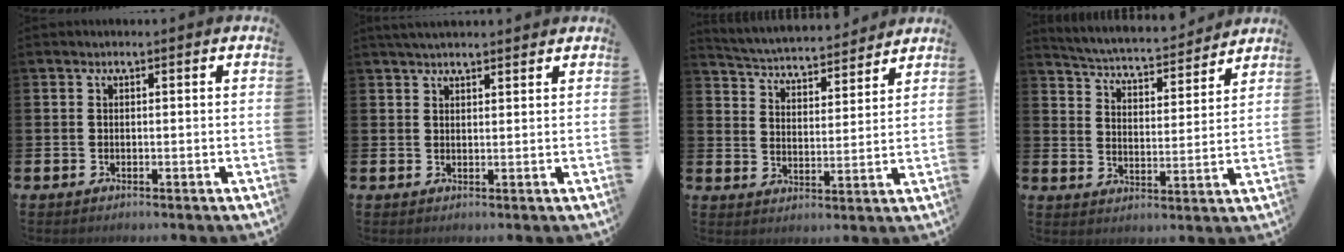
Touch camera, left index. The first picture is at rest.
{"total": 2.7, "force": [2.6, 0.5, 0.8], "torque": [-0.020, -0.002, 0.048]}
{"total": 4.4, "force": [4.4, 0.6, 0.3], "torque": [-0.036, -0.039, 0.073]}
{"total": 4.8, "force": [4.7, 0.5, 0.5], "torque": [-0.042, -0.043, 0.076]}